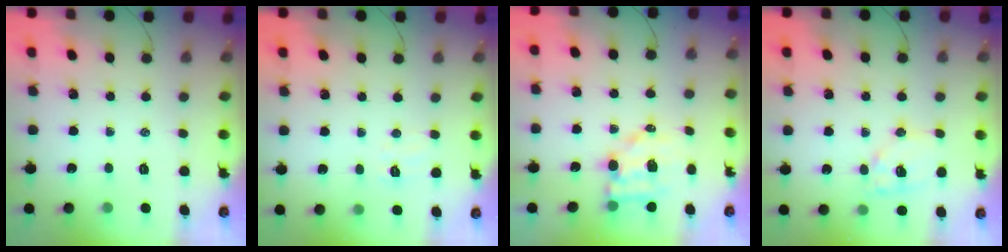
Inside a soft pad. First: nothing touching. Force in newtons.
{"total": 3.8, "press": 3.6, "slide": 1.1}
{"total": 7.8, "press": 7.8, "slide": 0.8}
{"total": 10.5, "press": 10.4, "slide": 1.4}